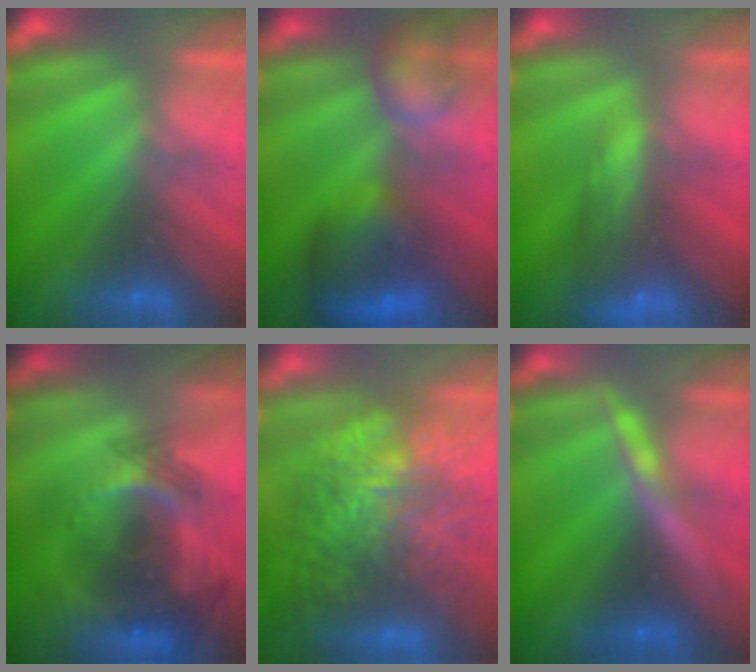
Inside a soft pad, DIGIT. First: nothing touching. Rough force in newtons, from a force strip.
{"total": 7.8}
{"total": 8.5}
{"total": 8.5}
{"total": 6.9}
{"total": 3.0}